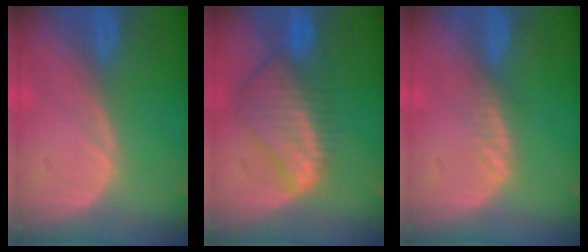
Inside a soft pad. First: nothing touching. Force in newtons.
{"total": 8.7, "press": 7.6, "slide": 4.3}
{"total": 1.6, "press": 1.6, "slide": 0.1}